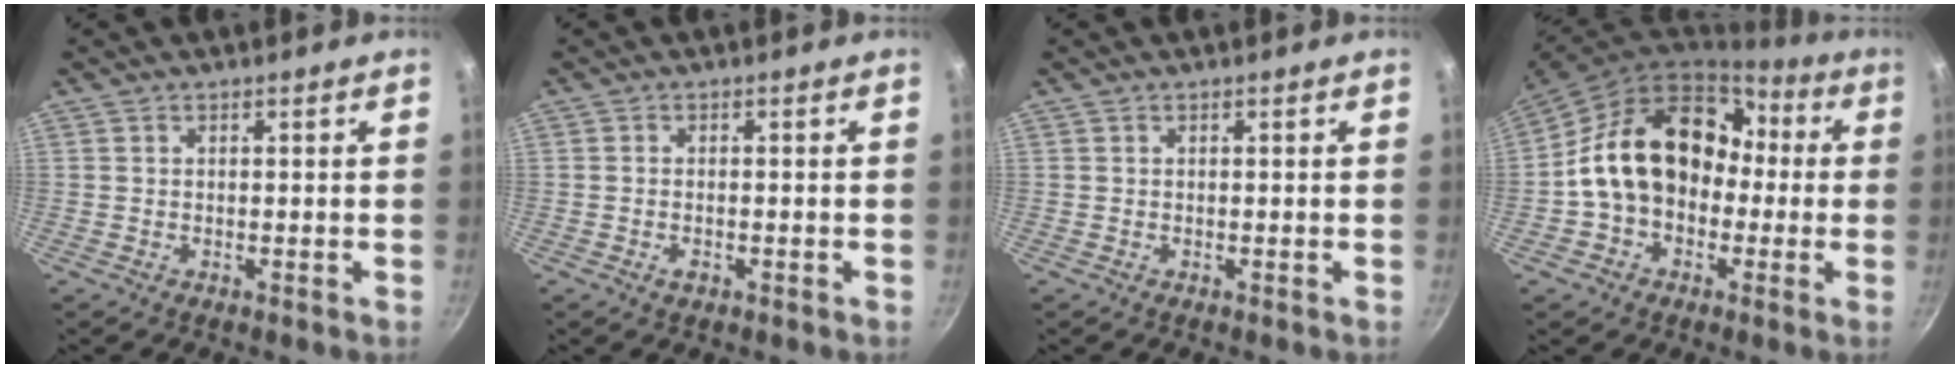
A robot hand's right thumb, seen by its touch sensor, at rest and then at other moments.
{"total": 1.4, "force": [-0.7, 0.8, 0.9], "torque": [-0.022, 0.002, -0.014]}
{"total": 0.0}
{"total": 19.4, "force": [0.1, 14.8, 12.5], "torque": [-0.180, 0.070, -0.001]}